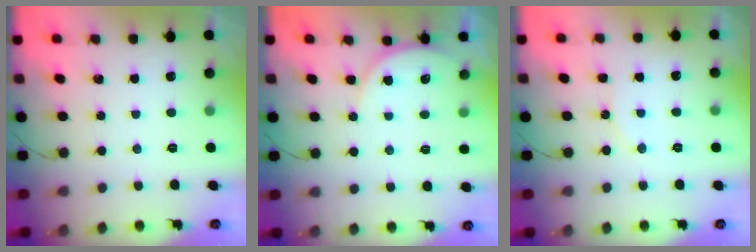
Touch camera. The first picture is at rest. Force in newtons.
{"total": 7.0, "press": 7.0, "slide": 0.3}
{"total": 5.8, "press": 5.8, "slide": 0.6}